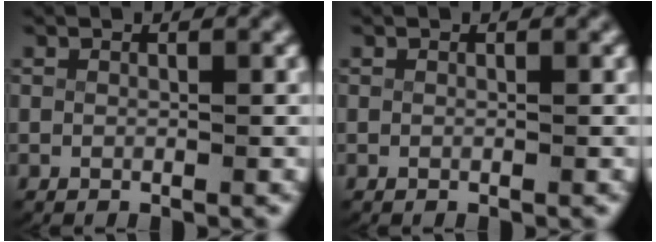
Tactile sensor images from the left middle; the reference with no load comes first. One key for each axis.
{"total": 0.0}